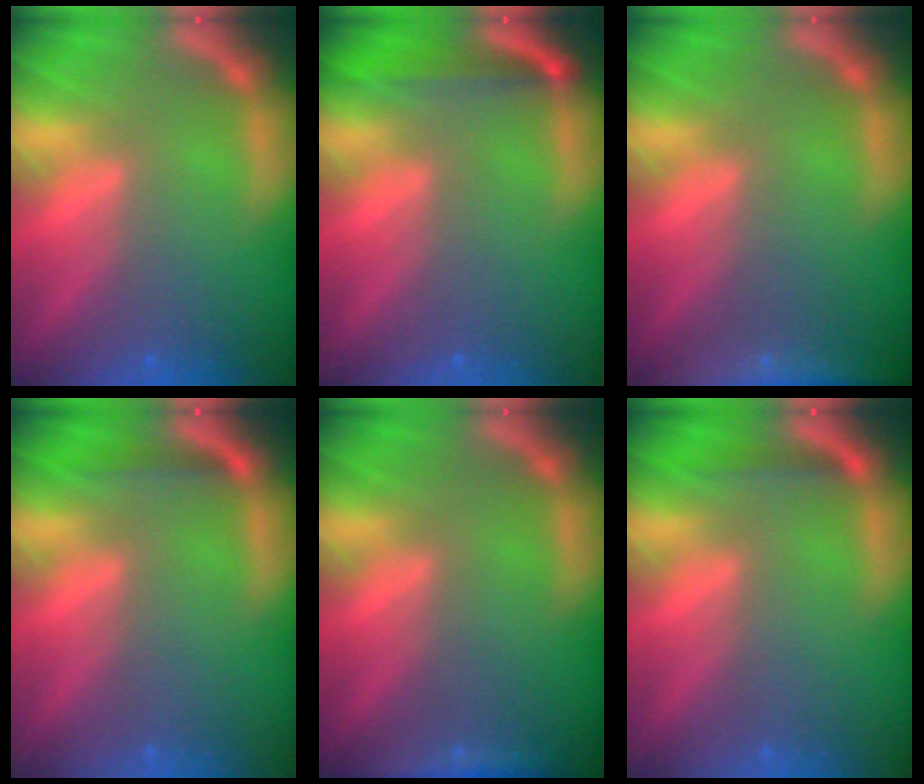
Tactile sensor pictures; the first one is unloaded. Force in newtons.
{"total": 3.4}
{"total": 5.5}
{"total": 1.4}
{"total": 1.9}
{"total": 1.4}